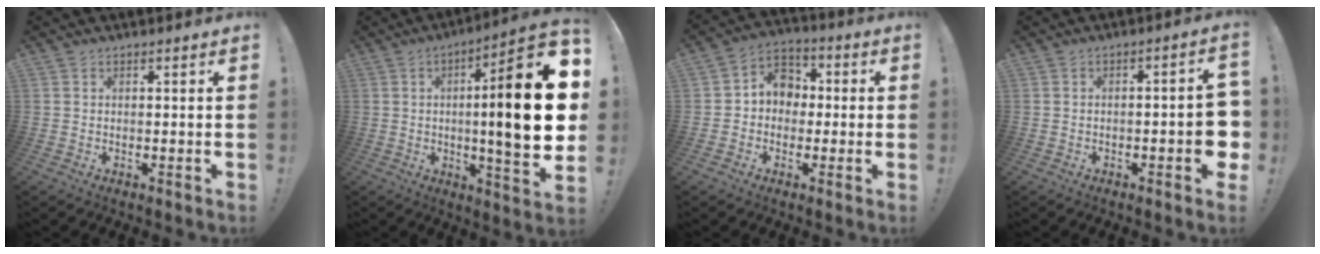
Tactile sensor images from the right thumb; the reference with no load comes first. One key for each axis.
{"total": 22.3, "fx": 1.5, "fy": 3.5, "fz": 22.0, "tx": -0.349, "ty": -0.008, "tz": 0.013}
{"total": 8.3, "fx": 0.1, "fy": 7.7, "fz": 3.3, "tx": -0.046, "ty": 0.014, "tz": 0.009}
{"total": 6.7, "fx": -1.6, "fy": 1.7, "fz": 6.2, "tx": -0.078, "ty": 0.004, "tz": -0.022}